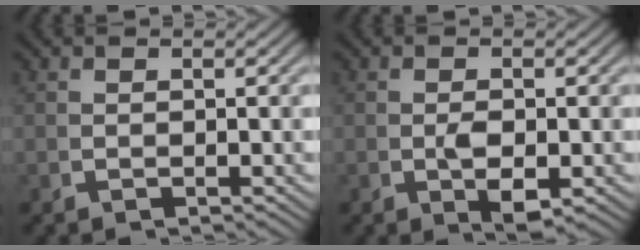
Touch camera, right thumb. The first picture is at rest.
{"total": 2.7, "force": [-0.5, 1.4, 2.3], "torque": [-0.039, -0.009, -0.003]}